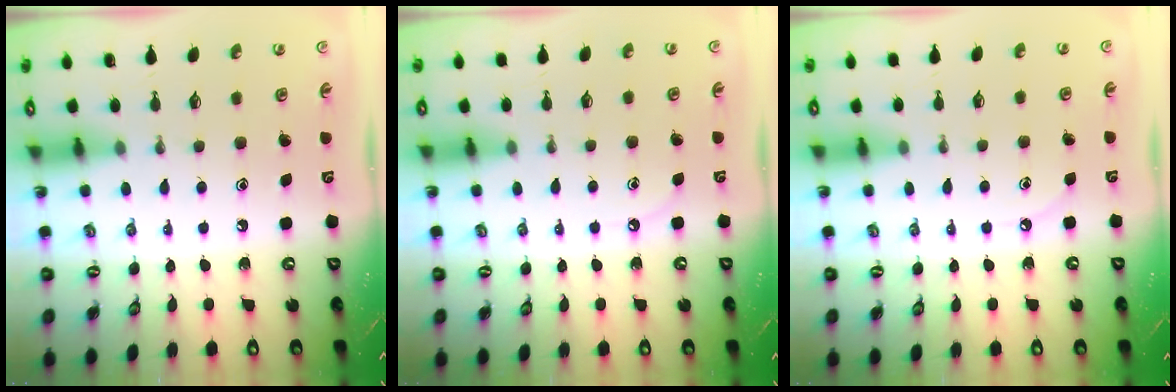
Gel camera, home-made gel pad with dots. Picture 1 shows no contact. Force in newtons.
{"total": 3.2, "press": 3.2, "slide": 0.5}
{"total": 3.2, "press": 3.1, "slide": 0.5}